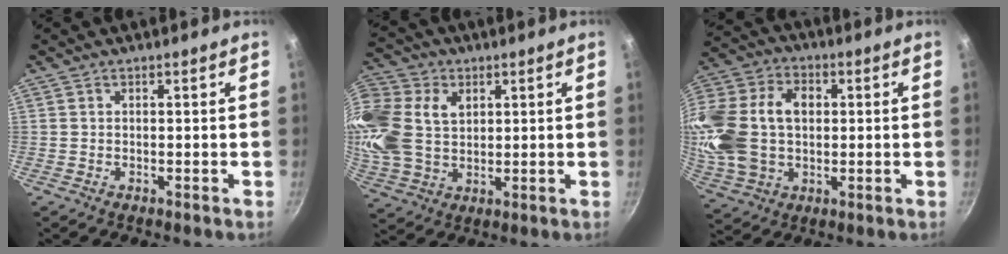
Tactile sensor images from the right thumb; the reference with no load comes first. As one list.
[{"total": 19.4, "force": [4.6, 14.3, 12.3], "torque": [-0.275, 0.010, 0.088]}, {"total": 21.0, "force": [1.8, 14.9, 14.7], "torque": [-0.281, 0.028, 0.033]}]